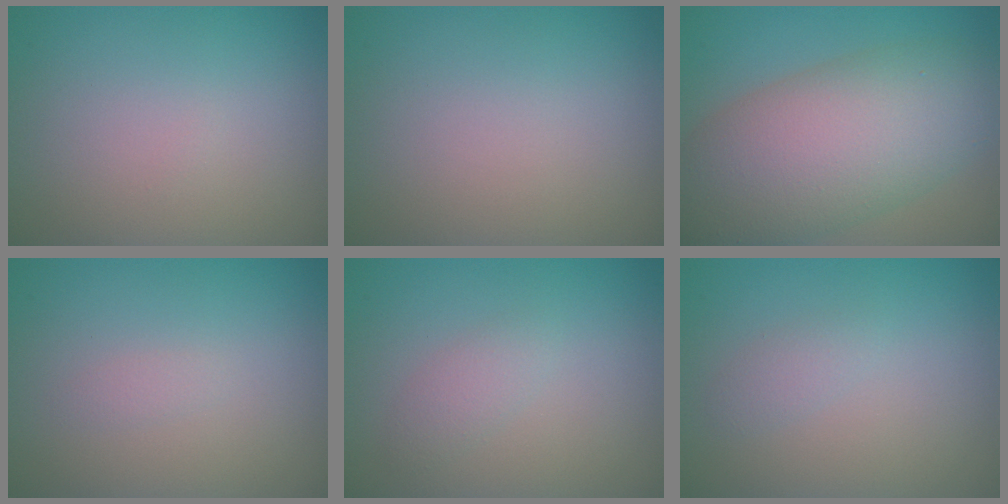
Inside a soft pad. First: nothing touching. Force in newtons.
{"total": 0.0}
{"total": 10.5, "press": 10.5, "slide": 0.6}
{"total": 0.5, "press": 0.5, "slide": 0.0}
{"total": 1.4, "press": 1.4, "slide": 0.1}
{"total": 1.1, "press": 1.1, "slide": 0.0}